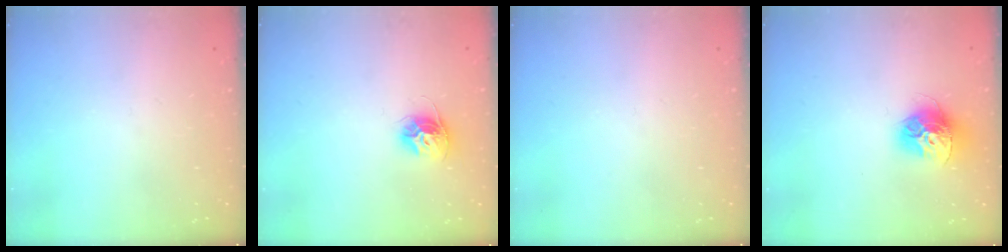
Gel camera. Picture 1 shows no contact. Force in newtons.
{"total": 10.3, "press": 10.3, "slide": 0.8}
{"total": 0.0}
{"total": 13.8, "press": 13.8, "slide": 1.3}